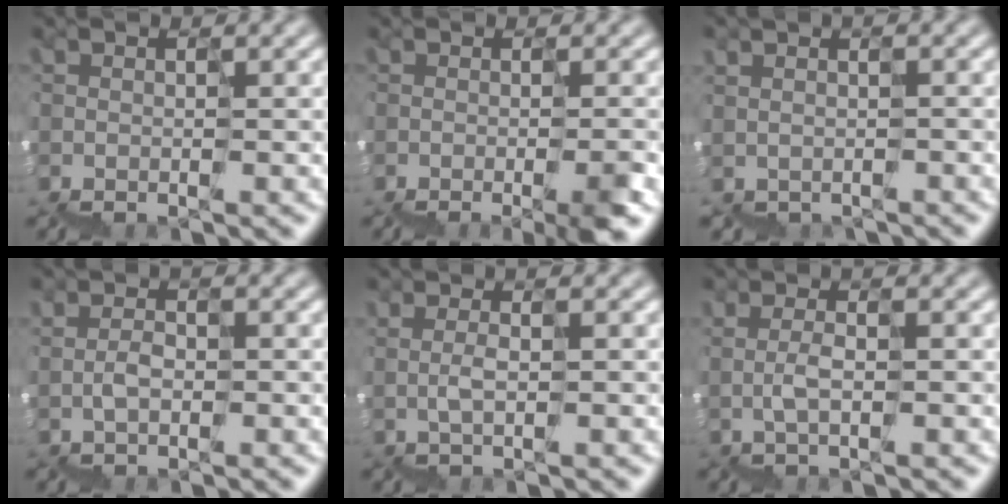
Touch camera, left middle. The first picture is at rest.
{"total": 5.0, "force": [-2.6, 1.6, 3.9], "torque": [-0.053, -0.011, -0.038]}
{"total": 2.1, "force": [-1.9, 0.7, -0.6], "torque": [0.019, 0.000, -0.009]}
{"total": 0.9, "force": [0.8, 0.1, -0.4], "torque": [0.010, 0.012, 0.017]}
{"total": 1.4, "force": [1.4, -0.2, -0.1], "torque": [0.002, 0.007, 0.031]}
{"total": 1.1, "force": [1.1, -0.2, 0.1], "torque": [-0.001, 0.010, 0.023]}